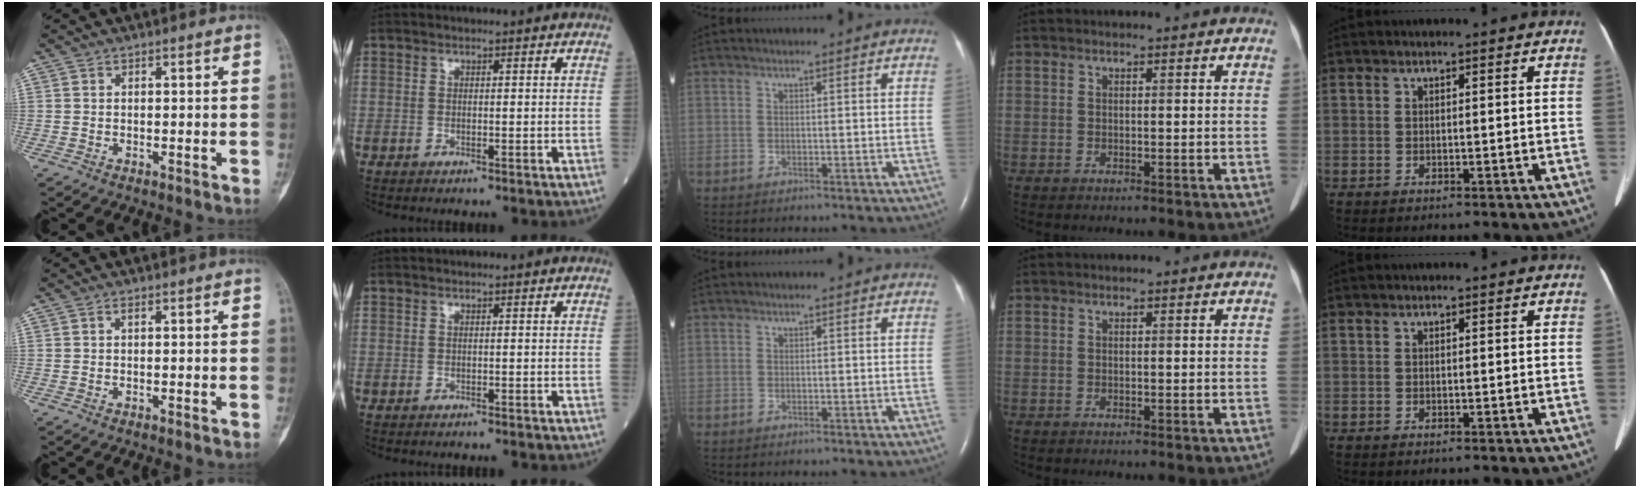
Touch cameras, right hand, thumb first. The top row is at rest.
{"thumb": {"total": 0.5, "force": [0.1, 0.3, 0.4], "torque": [-0.010, 0.001, 0.001]}, "index": {"total": 0.7, "force": [-0.7, 0.1, 0.3], "torque": [-0.007, -0.001, -0.011]}}